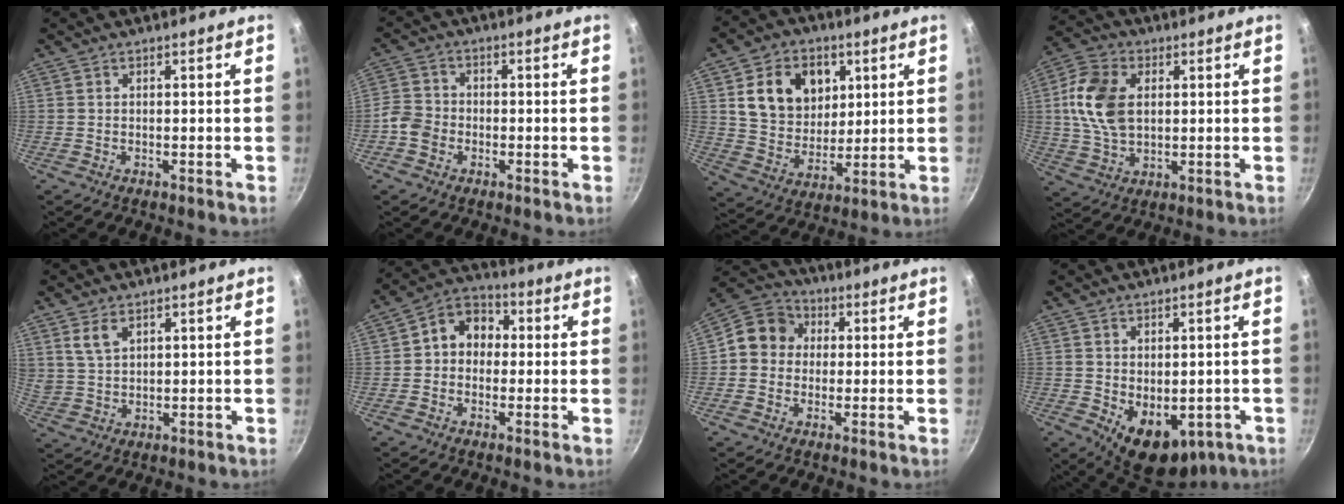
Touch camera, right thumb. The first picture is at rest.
{"total": 4.7, "force": [-1.8, 3.9, 1.9], "torque": [-0.025, 0.020, -0.045]}
{"total": 15.1, "force": [4.9, 11.7, 8.2], "torque": [-0.113, -0.017, 0.086]}
{"total": 12.8, "force": [2.0, 8.4, 9.3], "torque": [-0.164, 0.004, 0.033]}
{"total": 5.0, "force": [2.6, 2.9, 3.1], "torque": [-0.054, -0.009, 0.059]}
{"total": 8.7, "force": [0.4, 7.2, 4.8], "torque": [-0.034, 0.025, -0.016]}
{"total": 9.0, "force": [0.7, 8.1, 3.8], "torque": [-0.031, 0.019, -0.013]}
{"total": 11.0, "force": [-2.5, 7.4, 7.8], "torque": [-0.080, -0.012, -0.011]}